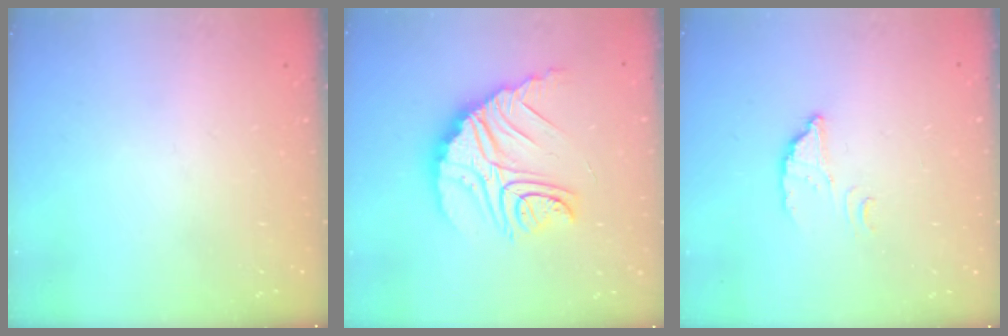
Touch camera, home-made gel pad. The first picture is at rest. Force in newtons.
{"total": 16.4, "press": 16.3, "slide": 1.7}
{"total": 2.8, "press": 2.8, "slide": 0.2}